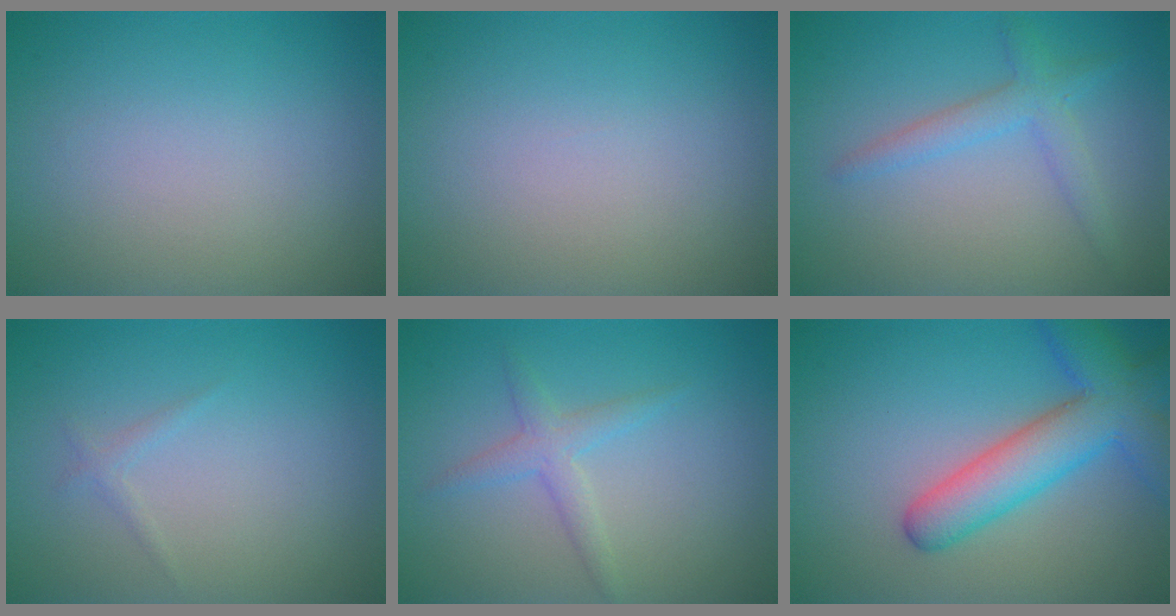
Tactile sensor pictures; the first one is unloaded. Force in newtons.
{"total": 0.0}
{"total": 2.6, "press": 2.6, "slide": 0.1}
{"total": 0.8, "press": 0.8, "slide": 0.1}
{"total": 2.0, "press": 2.0, "slide": 0.2}
{"total": 6.8, "press": 6.8, "slide": 0.4}